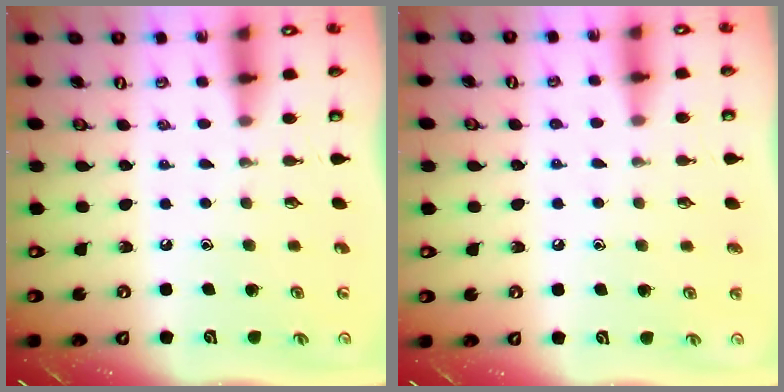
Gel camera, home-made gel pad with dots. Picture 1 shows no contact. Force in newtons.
{"total": 4.5, "press": 4.4, "slide": 0.7}